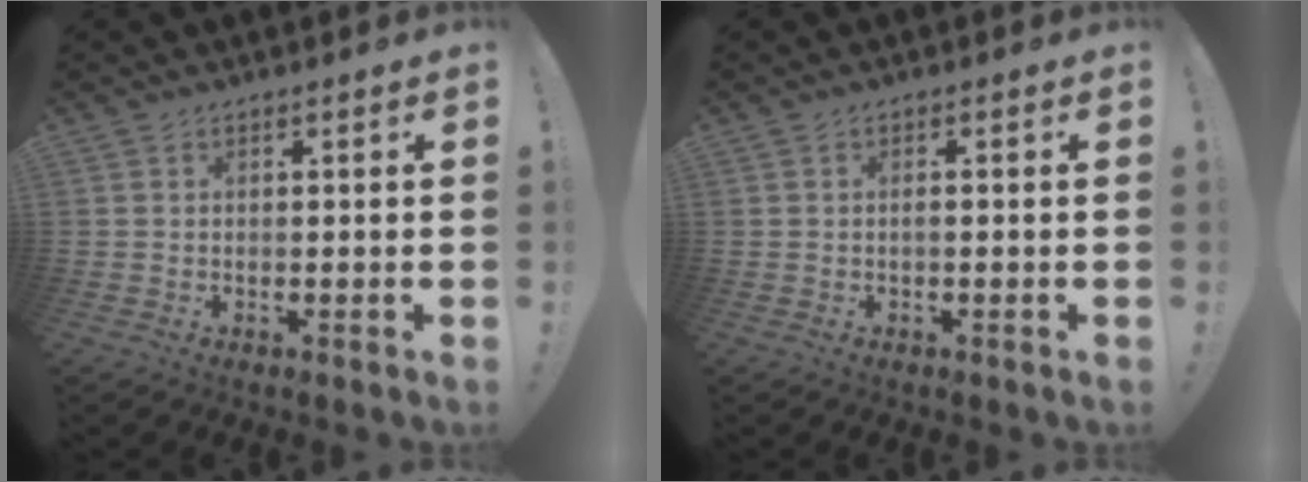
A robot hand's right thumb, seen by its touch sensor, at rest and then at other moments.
{"total": 1.2, "force": [-0.6, 0.0, 1.0], "torque": [-0.024, 0.003, -0.010]}